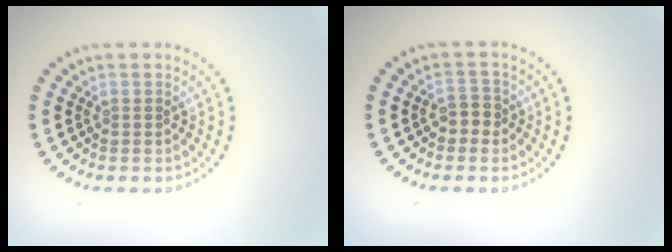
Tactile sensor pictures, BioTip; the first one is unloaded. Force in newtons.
{"total": 1.8, "press": 1.6, "slide": 0.7}